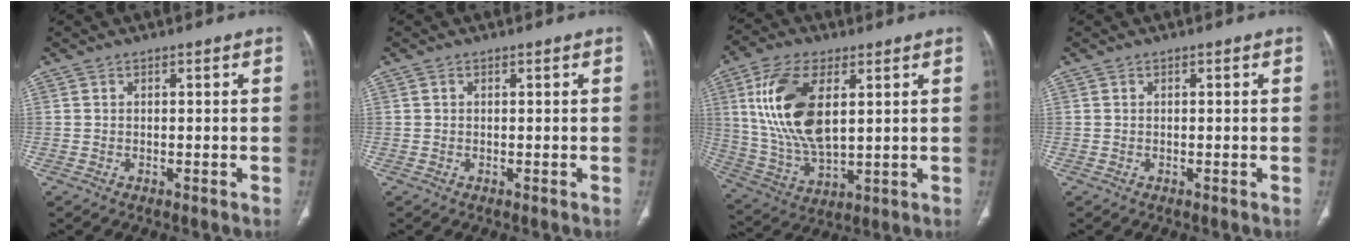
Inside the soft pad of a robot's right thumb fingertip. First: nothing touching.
{"total": 0.0}
{"total": 17.2, "force": [4.5, 8.6, 14.2], "torque": [-0.283, -0.014, 0.093]}
{"total": 0.0}